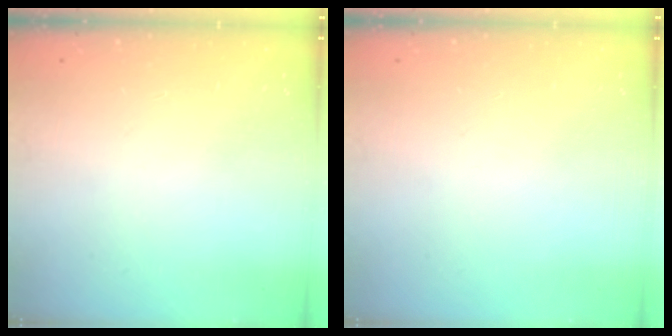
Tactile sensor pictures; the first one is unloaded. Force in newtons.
{"total": 0.0}